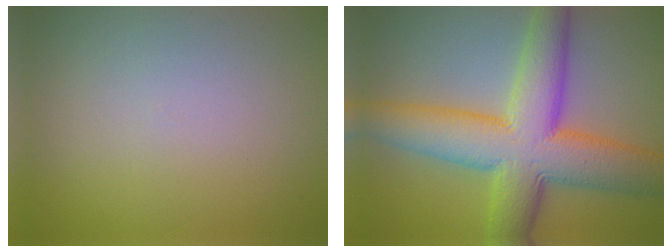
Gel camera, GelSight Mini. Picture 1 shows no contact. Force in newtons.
{"total": 11.1, "press": 11.1, "slide": 0.1}